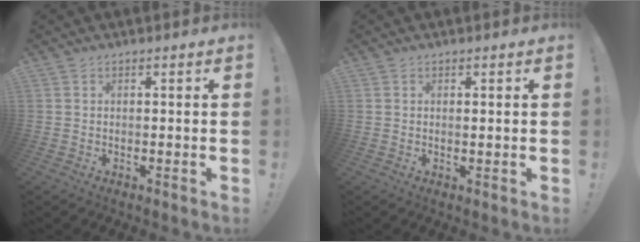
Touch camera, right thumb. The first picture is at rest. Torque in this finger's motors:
{"motor_torque": [-0.09, -0.26, -0.07, -0.06, 0.06]}